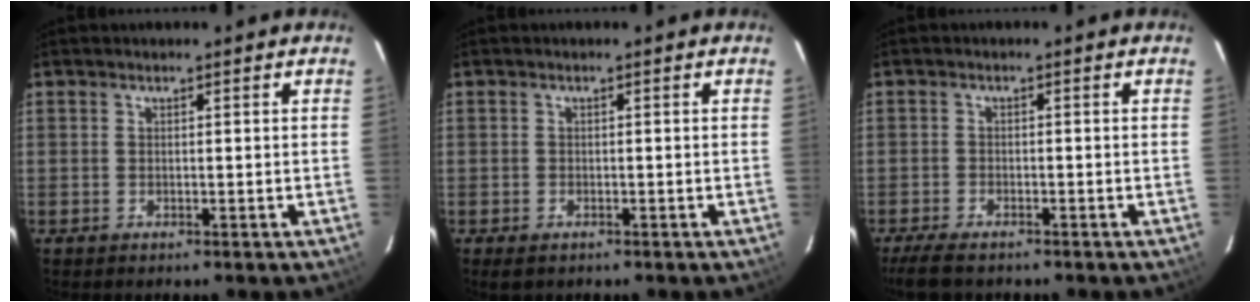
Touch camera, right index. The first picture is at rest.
{"total": 1.9, "force": [-1.2, 1.2, 0.9], "torque": [-0.017, -0.003, -0.018]}
{"total": 5.7, "force": [-4.6, 1.7, 2.8], "torque": [-0.075, -0.017, -0.086]}